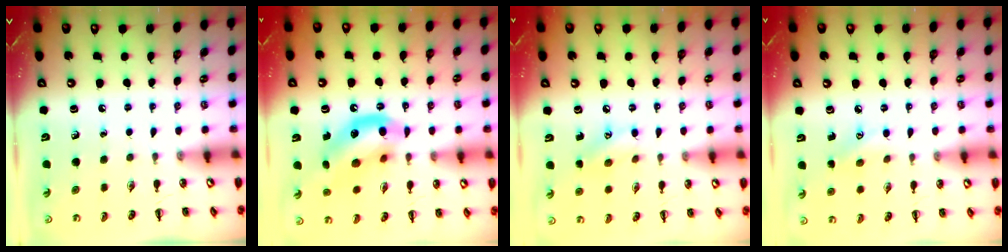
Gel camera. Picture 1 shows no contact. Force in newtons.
{"total": 14.0, "press": 13.7, "slide": 3.1}
{"total": 8.7, "press": 8.7, "slide": 1.0}
{"total": 5.5, "press": 5.4, "slide": 1.2}